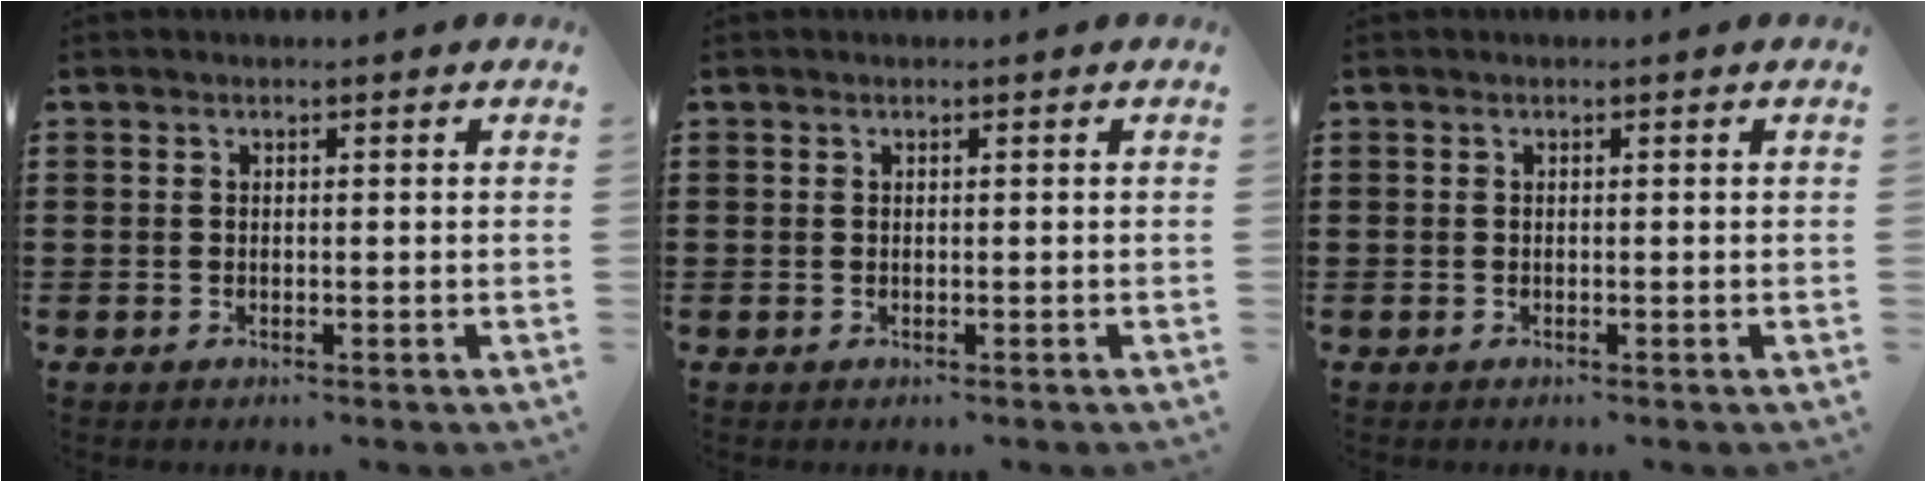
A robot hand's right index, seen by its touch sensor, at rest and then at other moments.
{"total": 0.0}
{"total": 0.0}